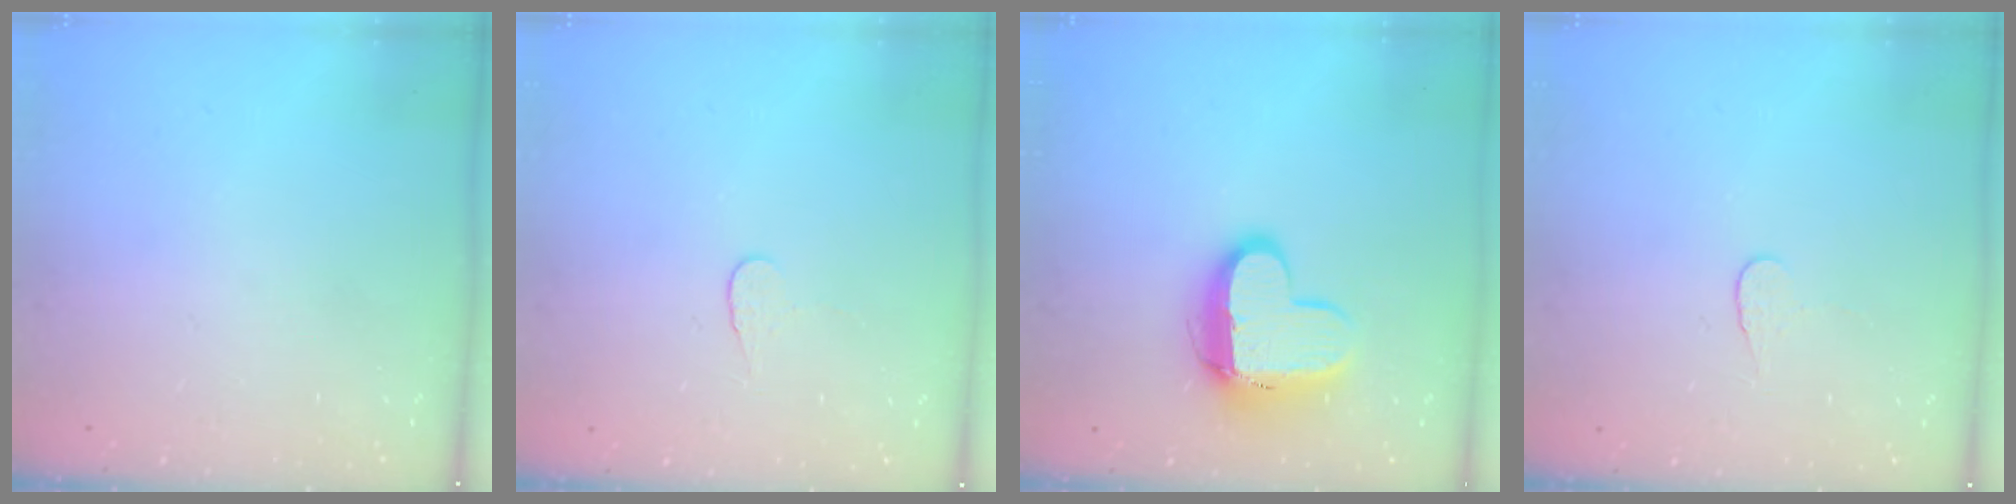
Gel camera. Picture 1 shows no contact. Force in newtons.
{"total": 3.9, "press": 3.9, "slide": 0.4}
{"total": 12.0, "press": 11.9, "slide": 1.1}
{"total": 3.9, "press": 3.9, "slide": 0.4}